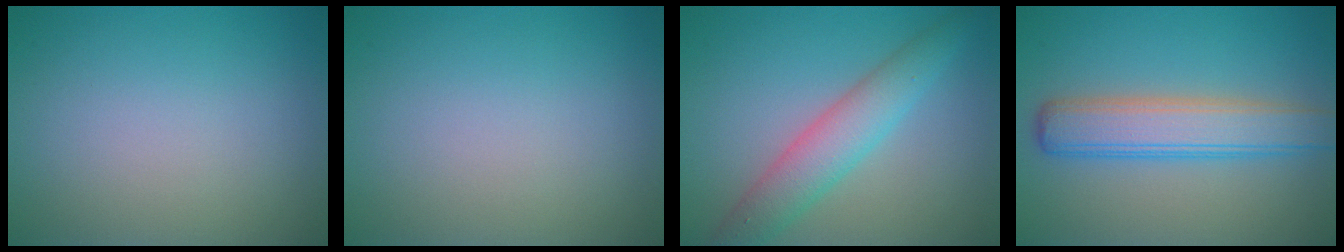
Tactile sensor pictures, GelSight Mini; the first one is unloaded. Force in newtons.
{"total": 0.0}
{"total": 4.4, "press": 4.4, "slide": 0.1}
{"total": 5.4, "press": 5.4, "slide": 0.1}